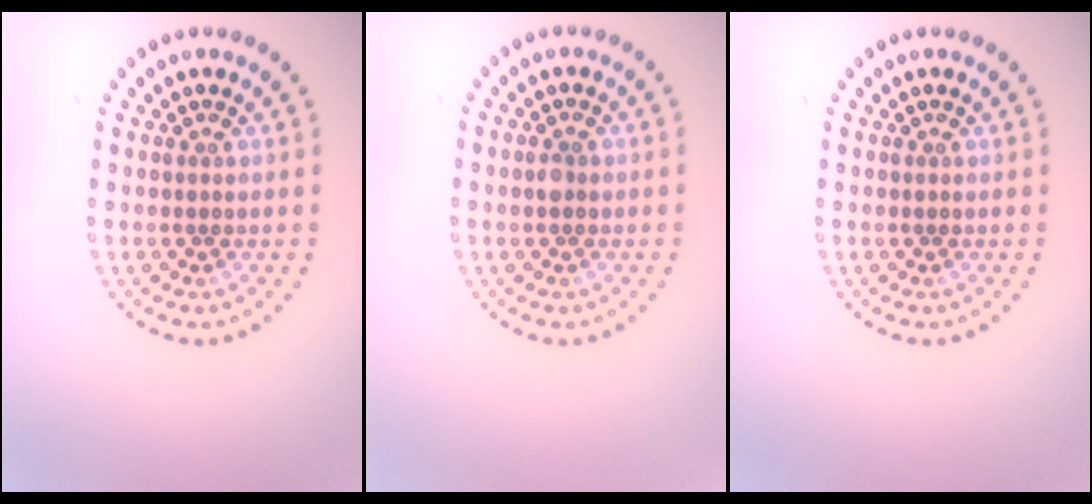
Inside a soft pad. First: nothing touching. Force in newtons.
{"total": 1.0, "press": 1.0, "slide": 0.0}
{"total": 0.0}